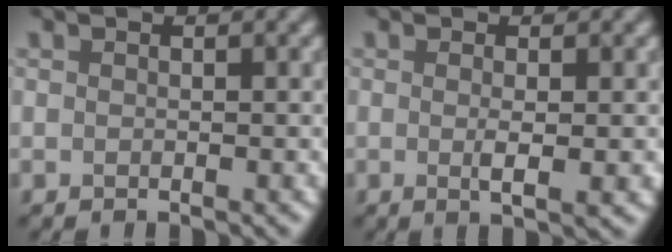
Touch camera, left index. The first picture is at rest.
{"total": 2.2, "force": [-0.2, 0.4, 2.2], "torque": [-0.035, -0.002, -0.003]}